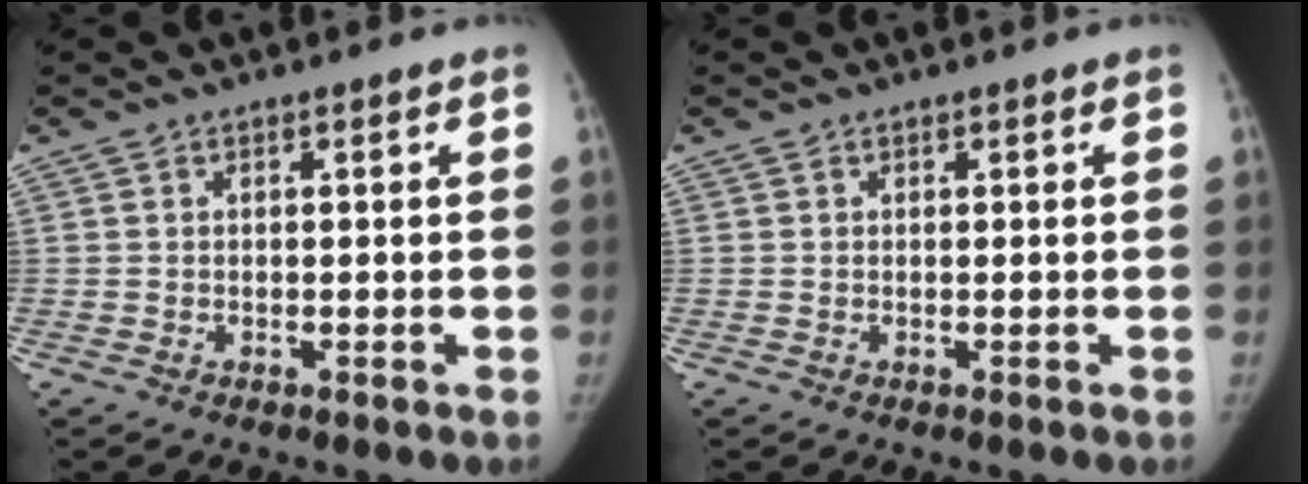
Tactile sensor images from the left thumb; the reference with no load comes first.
{"total": 0.0}